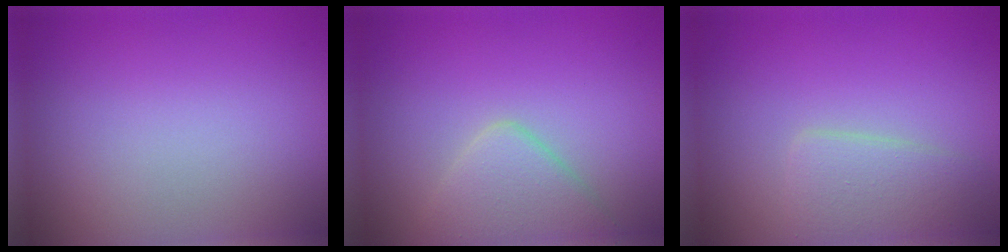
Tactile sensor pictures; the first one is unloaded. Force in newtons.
{"total": 3.8, "press": 3.8, "slide": 0.2}
{"total": 2.8, "press": 2.8, "slide": 0.1}